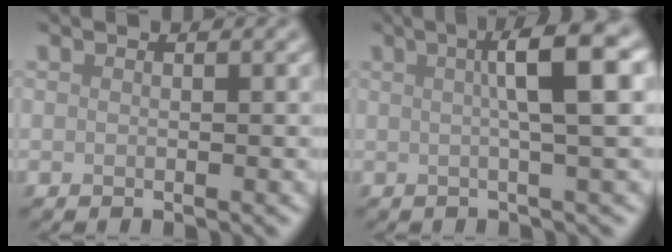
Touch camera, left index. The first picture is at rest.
{"total": 6.3, "force": [1.4, 1.0, 6.1], "torque": [-0.077, 0.017, 0.017]}